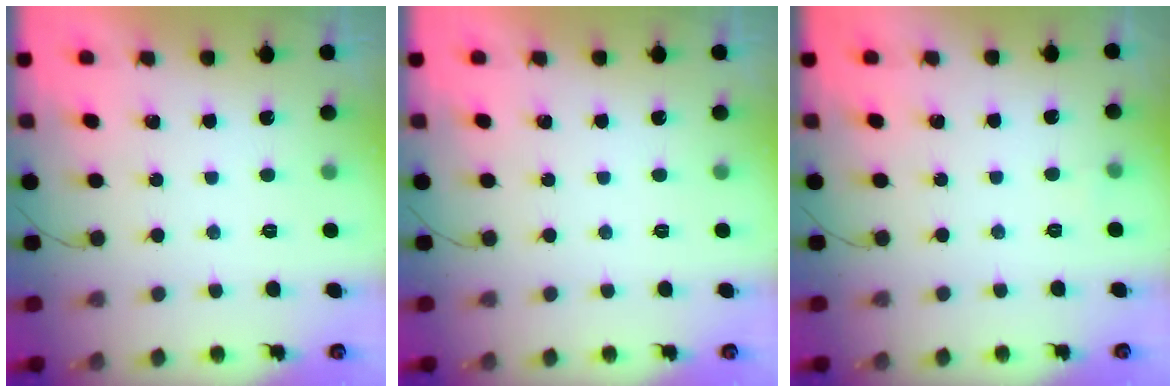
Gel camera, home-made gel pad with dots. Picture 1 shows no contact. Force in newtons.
{"total": 0.0}
{"total": 2.4, "press": 2.2, "slide": 0.9}